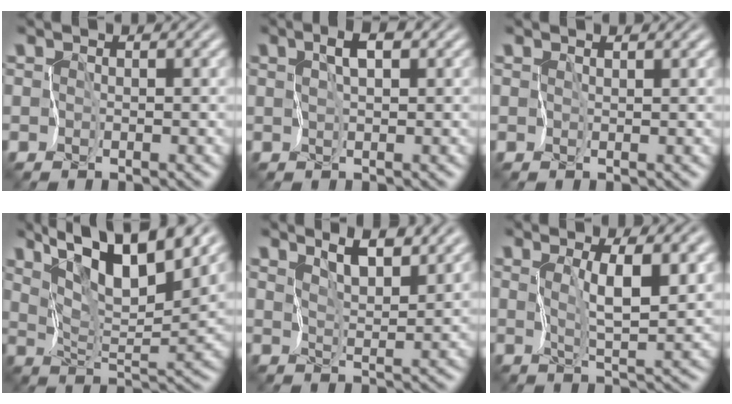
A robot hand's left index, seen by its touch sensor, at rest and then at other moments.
{"total": 2.6, "force": [1.1, 0.9, 2.2], "torque": [-0.036, 0.007, 0.018]}
{"total": 1.0, "force": [0.8, 0.1, 0.6], "torque": [-0.005, 0.002, 0.019]}
{"total": 9.2, "force": [6.1, 2.6, 6.3], "torque": [-0.108, 0.012, 0.106]}
{"total": 4.7, "force": [3.7, 1.1, 2.7], "torque": [-0.041, 0.003, 0.063]}
{"total": 4.3, "force": [1.9, 0.8, 3.8], "torque": [-0.071, -0.005, 0.040]}